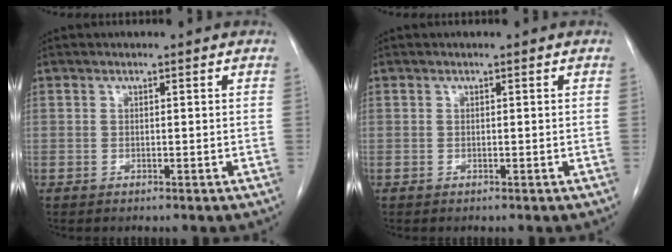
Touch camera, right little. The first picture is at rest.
{"total": 0.0}